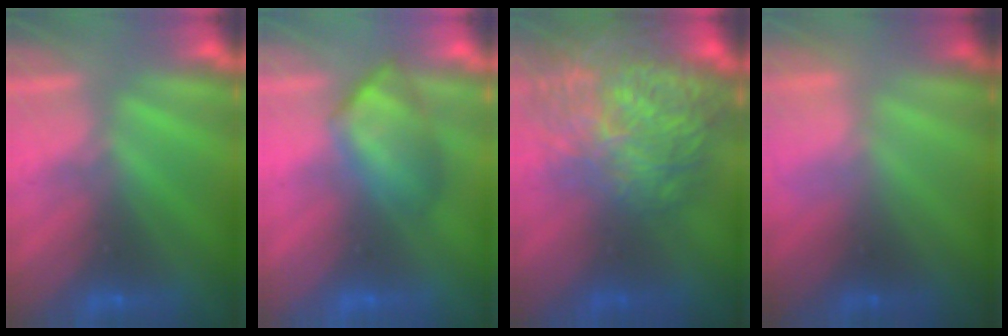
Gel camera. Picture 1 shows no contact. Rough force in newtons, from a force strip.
{"total": 4.7}
{"total": 7.4}
{"total": 2.4}